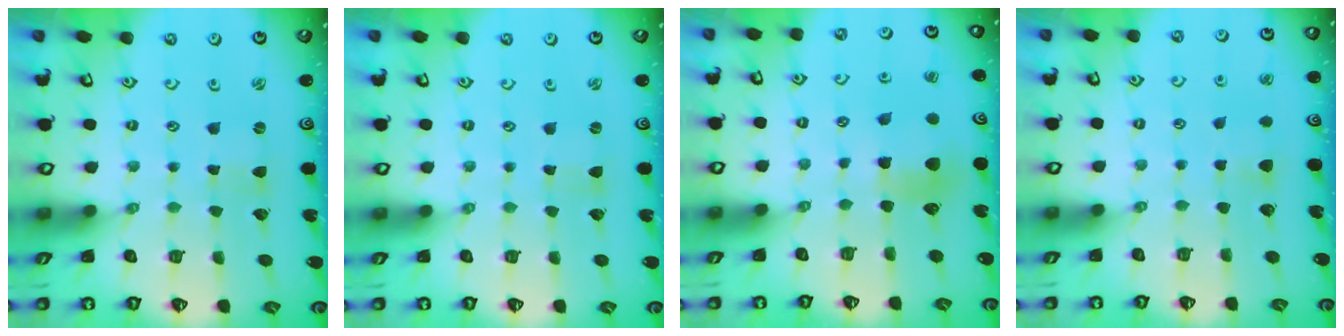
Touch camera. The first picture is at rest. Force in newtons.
{"total": 0.0}
{"total": 6.5, "press": 6.5, "slide": 0.2}
{"total": 3.9, "press": 3.9, "slide": 0.6}